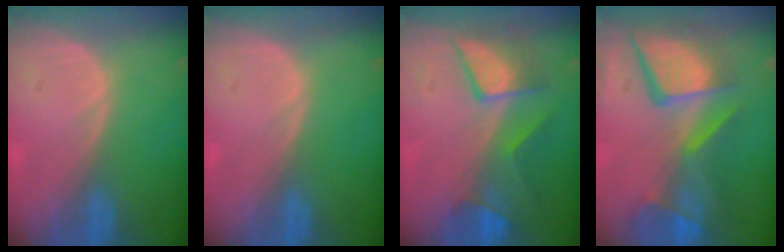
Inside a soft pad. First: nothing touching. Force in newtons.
{"total": 0.0}
{"total": 7.8, "press": 7.6, "slide": 1.5}
{"total": 13.5, "press": 11.0, "slide": 7.8}